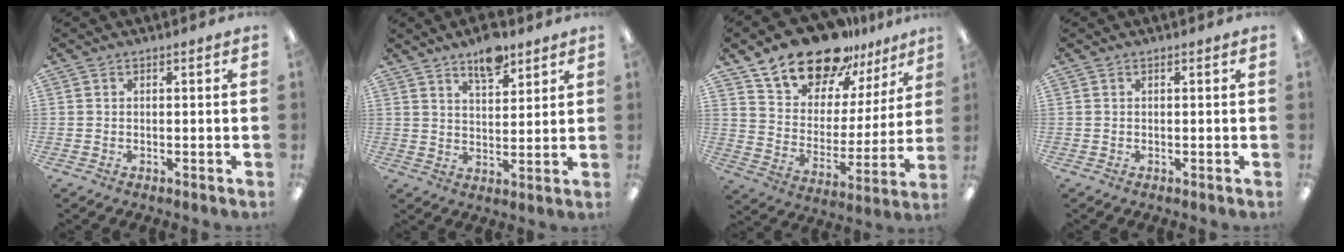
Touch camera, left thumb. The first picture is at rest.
{"total": 8.1, "force": [6.1, 3.2, 4.2], "torque": [-0.057, -0.035, 0.103]}
{"total": 19.3, "force": [15.7, 9.2, 6.4], "torque": [-0.123, -0.114, 0.283]}
{"total": 0.0}